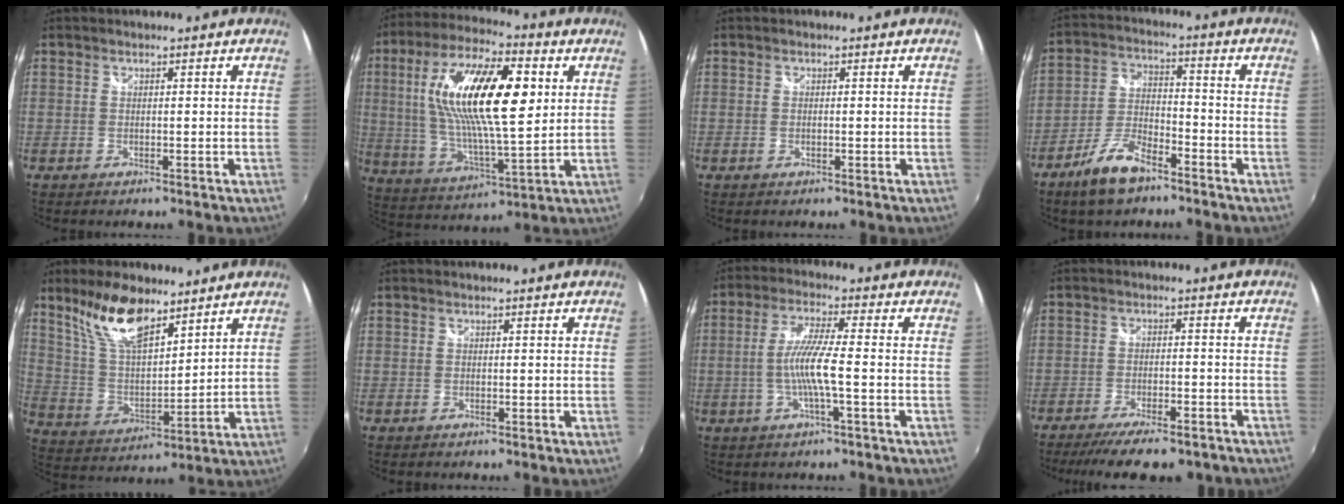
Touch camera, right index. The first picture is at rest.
{"total": 21.8, "force": [5.1, 7.2, 20.0], "torque": [-0.375, 0.014, 0.093]}
{"total": 0.6, "force": [0.0, 0.3, 0.5], "torque": [-0.011, -0.001, -0.003]}
{"total": 9.3, "force": [-6.6, 3.5, 5.6], "torque": [-0.125, 0.000, -0.123]}
{"total": 13.5, "force": [9.5, 4.9, 8.2], "torque": [-0.158, 0.014, 0.191]}
{"total": 0.0}
{"total": 7.3, "force": [-1.7, -0.1, 7.1], "torque": [-0.145, -0.001, -0.032]}
{"total": 14.0, "force": [-11.4, 3.5, 7.3], "torque": [-0.152, -0.034, -0.166]}